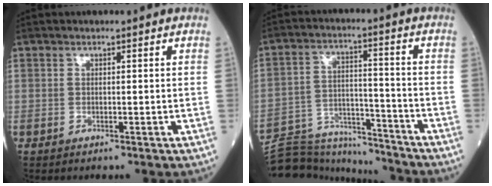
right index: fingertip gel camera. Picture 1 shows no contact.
{"total": 13.8, "force": [-13.5, 2.8, 1.1], "torque": [-0.019, 0.036, -0.215]}